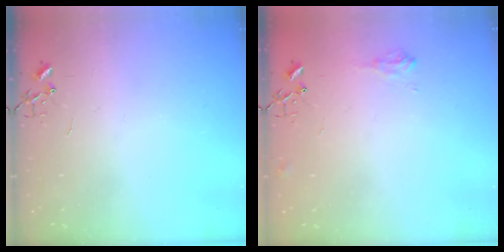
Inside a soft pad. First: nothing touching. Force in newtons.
{"total": 7.2, "press": 7.1, "slide": 0.9}